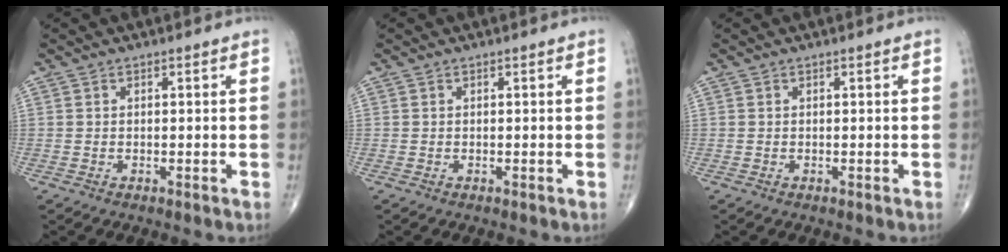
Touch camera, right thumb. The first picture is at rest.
{"total": 0.0}
{"total": 0.0}